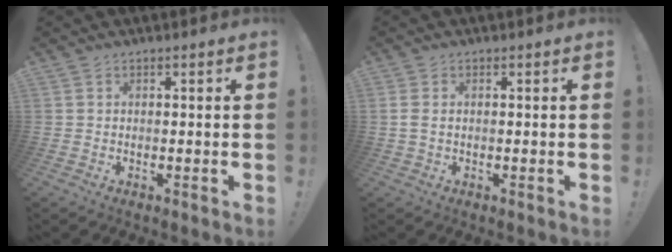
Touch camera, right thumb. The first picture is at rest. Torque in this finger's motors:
{"motor_torque": [0.04, 0.05, 0.16, 0.01, -0.04]}